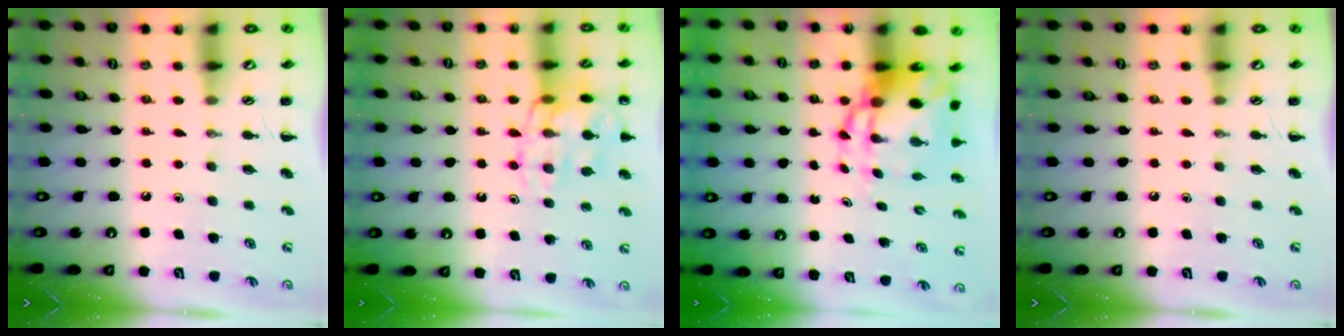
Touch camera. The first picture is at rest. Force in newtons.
{"total": 15.7, "press": 15.6, "slide": 1.4}
{"total": 9.2, "press": 9.0, "slide": 2.2}
{"total": 0.0}